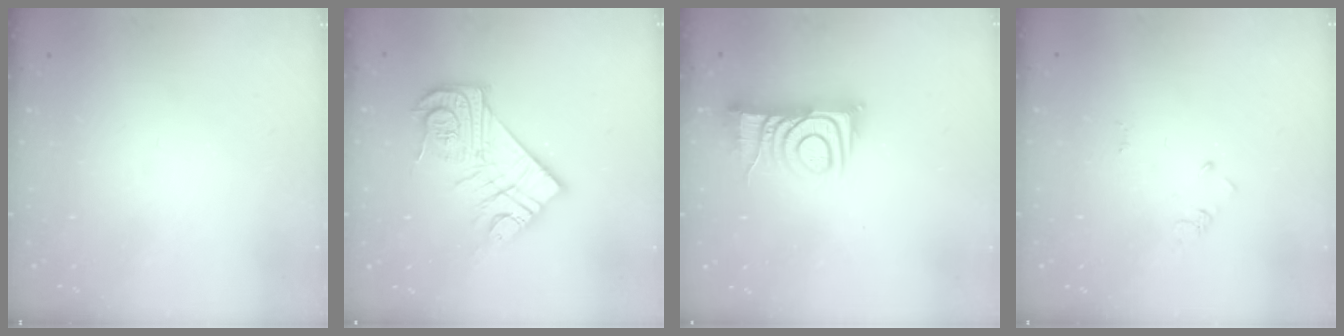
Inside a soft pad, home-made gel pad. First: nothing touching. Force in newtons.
{"total": 16.9, "press": 16.9, "slide": 1.5}
{"total": 10.9, "press": 10.9, "slide": 0.2}
{"total": 2.9, "press": 2.9, "slide": 0.3}